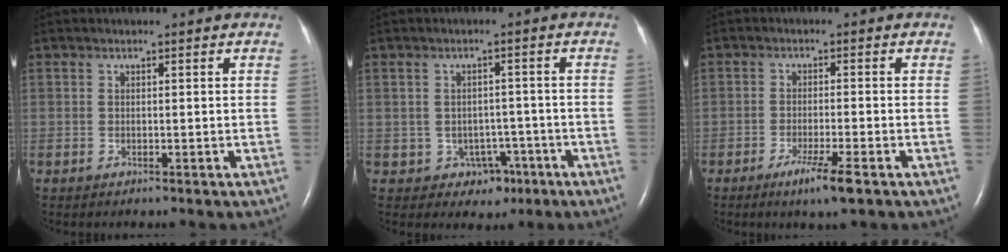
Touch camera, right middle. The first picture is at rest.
{"total": 3.9, "force": [-1.7, 3.4, 0.9], "torque": [-0.008, 0.012, -0.011]}
{"total": 6.2, "force": [-3.5, -0.9, 5.1], "torque": [-0.095, -0.019, -0.063]}